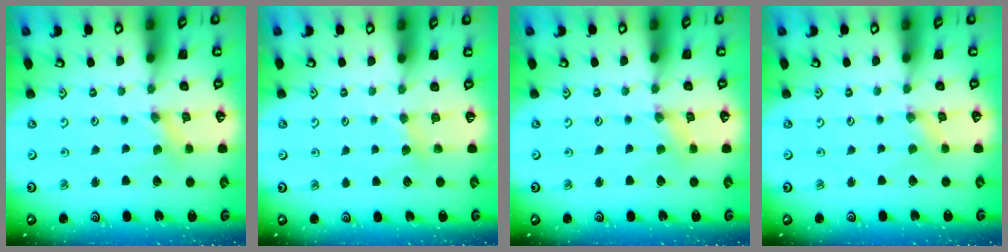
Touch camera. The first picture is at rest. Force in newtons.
{"total": 2.9, "press": 2.9, "slide": 0.5}
{"total": 1.5, "press": 1.4, "slide": 0.2}
{"total": 0.6, "press": 0.5, "slide": 0.1}